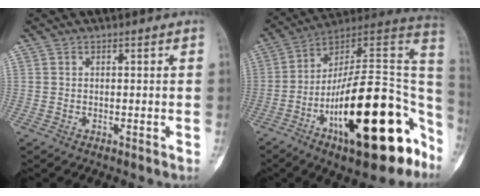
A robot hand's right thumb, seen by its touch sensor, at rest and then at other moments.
{"total": 30.6, "force": [-11.5, 11.8, 25.8], "torque": [-0.317, 0.071, -0.172]}